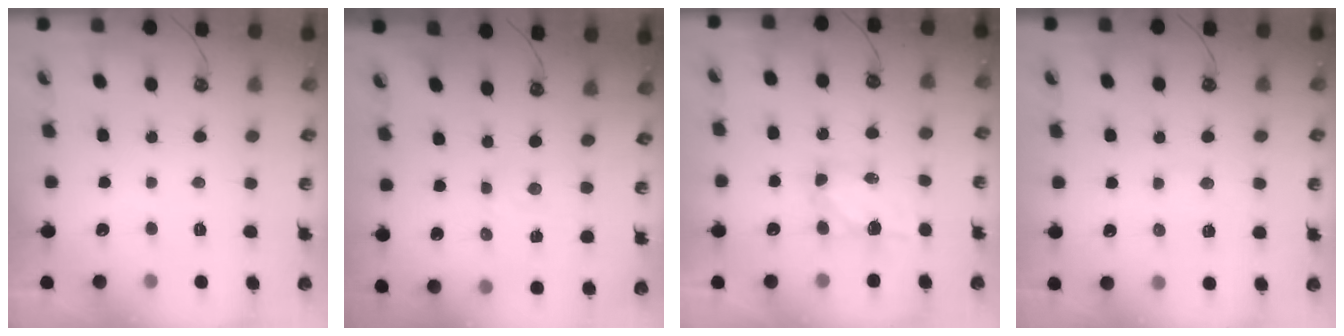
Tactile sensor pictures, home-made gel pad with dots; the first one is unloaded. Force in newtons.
{"total": 1.2, "press": 1.2, "slide": 0.1}
{"total": 6.3, "press": 6.3, "slide": 0.4}
{"total": 6.6, "press": 6.6, "slide": 0.9}